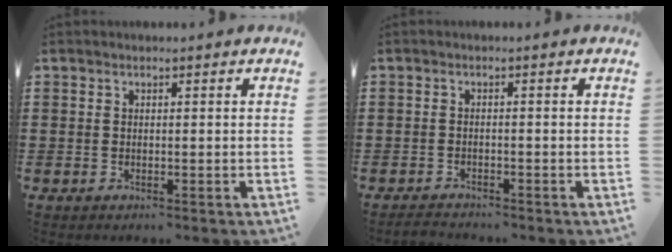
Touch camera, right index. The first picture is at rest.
{"total": 1.4, "force": [-1.4, 0.1, 0.0], "torque": [-0.005, 0.001, -0.029]}